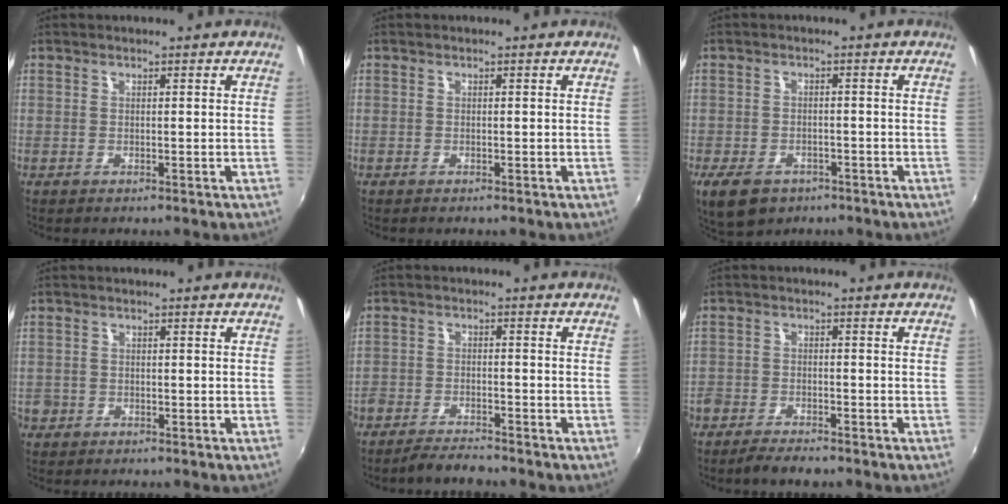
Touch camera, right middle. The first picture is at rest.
{"total": 0.0}
{"total": 7.9, "force": [-4.9, 4.8, 4.0], "torque": [-0.096, -0.020, -0.081]}
{"total": 2.2, "force": [-1.3, 1.8, 0.4], "torque": [-0.015, -0.002, -0.024]}
{"total": 6.2, "force": [-5.7, 1.2, 2.2], "torque": [-0.063, -0.014, -0.102]}
{"total": 6.0, "force": [-5.2, 2.0, 2.3], "torque": [-0.068, -0.014, -0.093]}